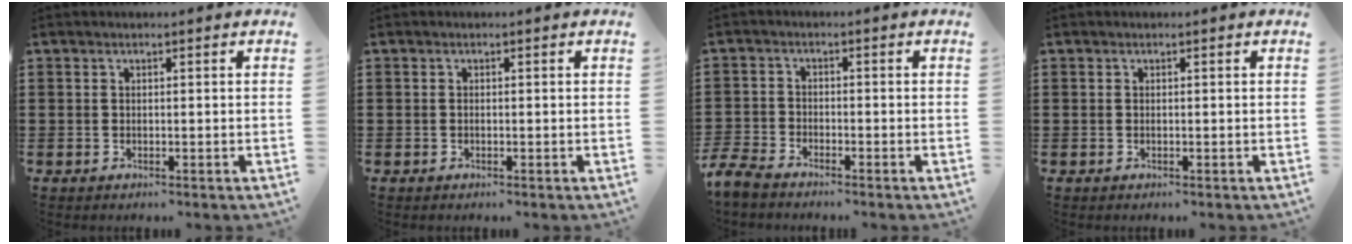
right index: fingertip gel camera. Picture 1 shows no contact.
{"total": 0.0}
{"total": 3.3, "force": [-3.2, 0.6, 0.6], "torque": [-0.035, -0.005, -0.073]}
{"total": 0.0}